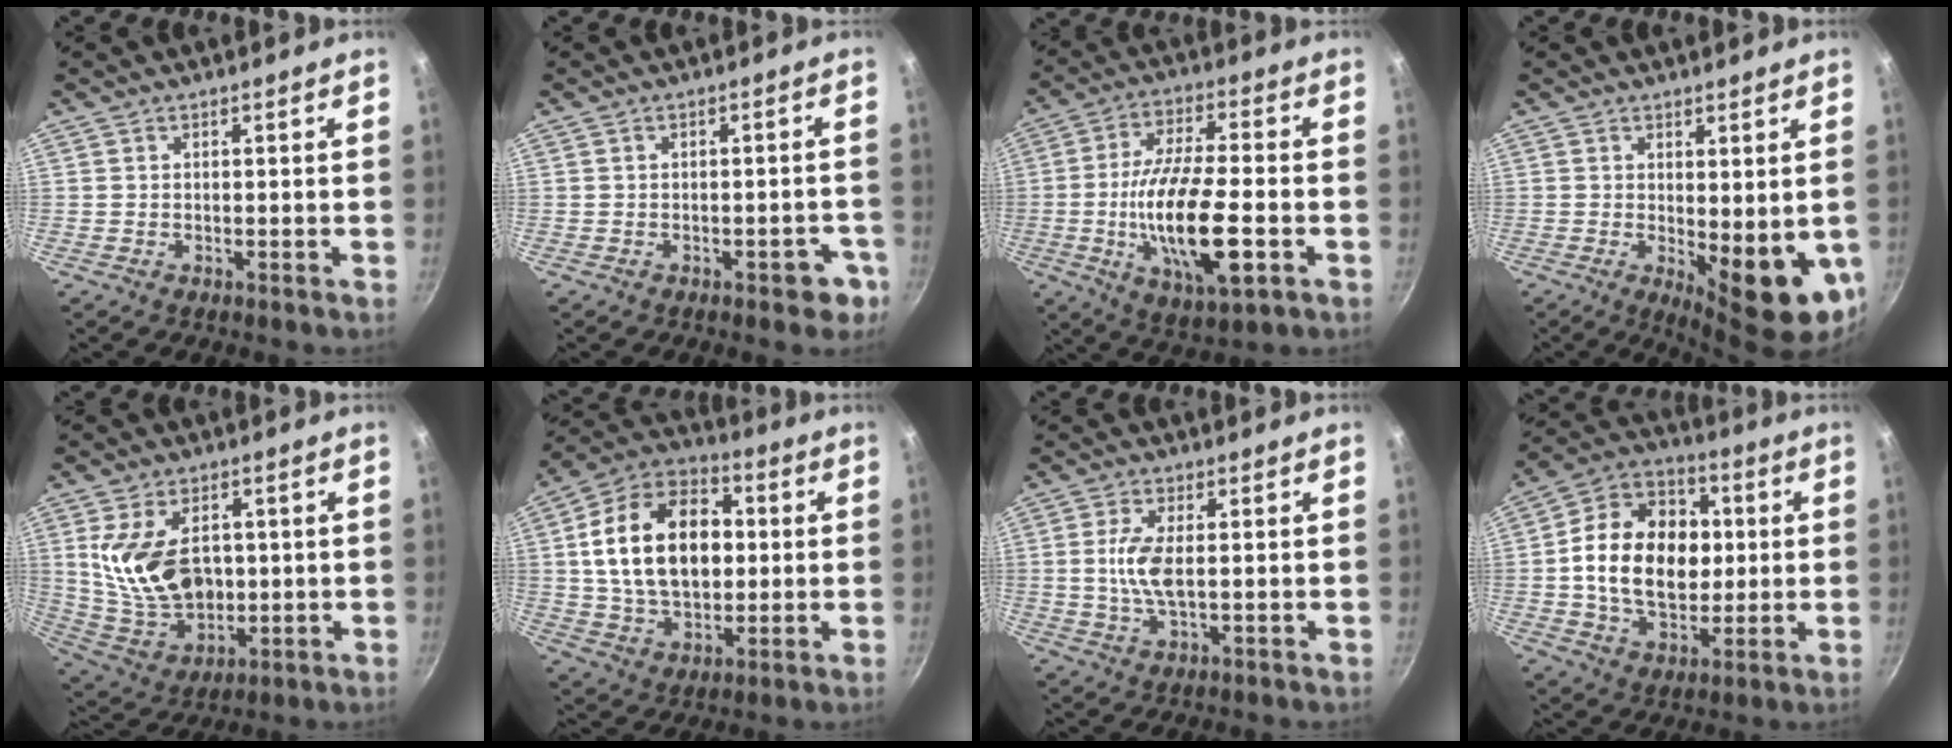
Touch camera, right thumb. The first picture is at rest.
{"total": 4.7, "force": [-2.3, 2.5, 3.4], "torque": [-0.014, 0.024, -0.019]}
{"total": 18.1, "force": [-4.2, 6.0, 16.6], "torque": [-0.304, 0.008, -0.077]}
{"total": 11.4, "force": [-1.3, 4.2, 10.5], "torque": [-0.118, -0.015, -0.004]}
{"total": 15.7, "force": [1.9, 10.4, 11.6], "torque": [-0.191, -0.020, 0.049]}
{"total": 21.1, "force": [2.1, 14.0, 15.6], "torque": [-0.238, 0.019, 0.032]}
{"total": 6.5, "force": [0.3, 2.5, 6.0], "torque": [-0.130, -0.001, 0.004]}
{"total": 19.4, "force": [0.9, 13.8, 13.6], "torque": [-0.192, 0.021, 0.008]}